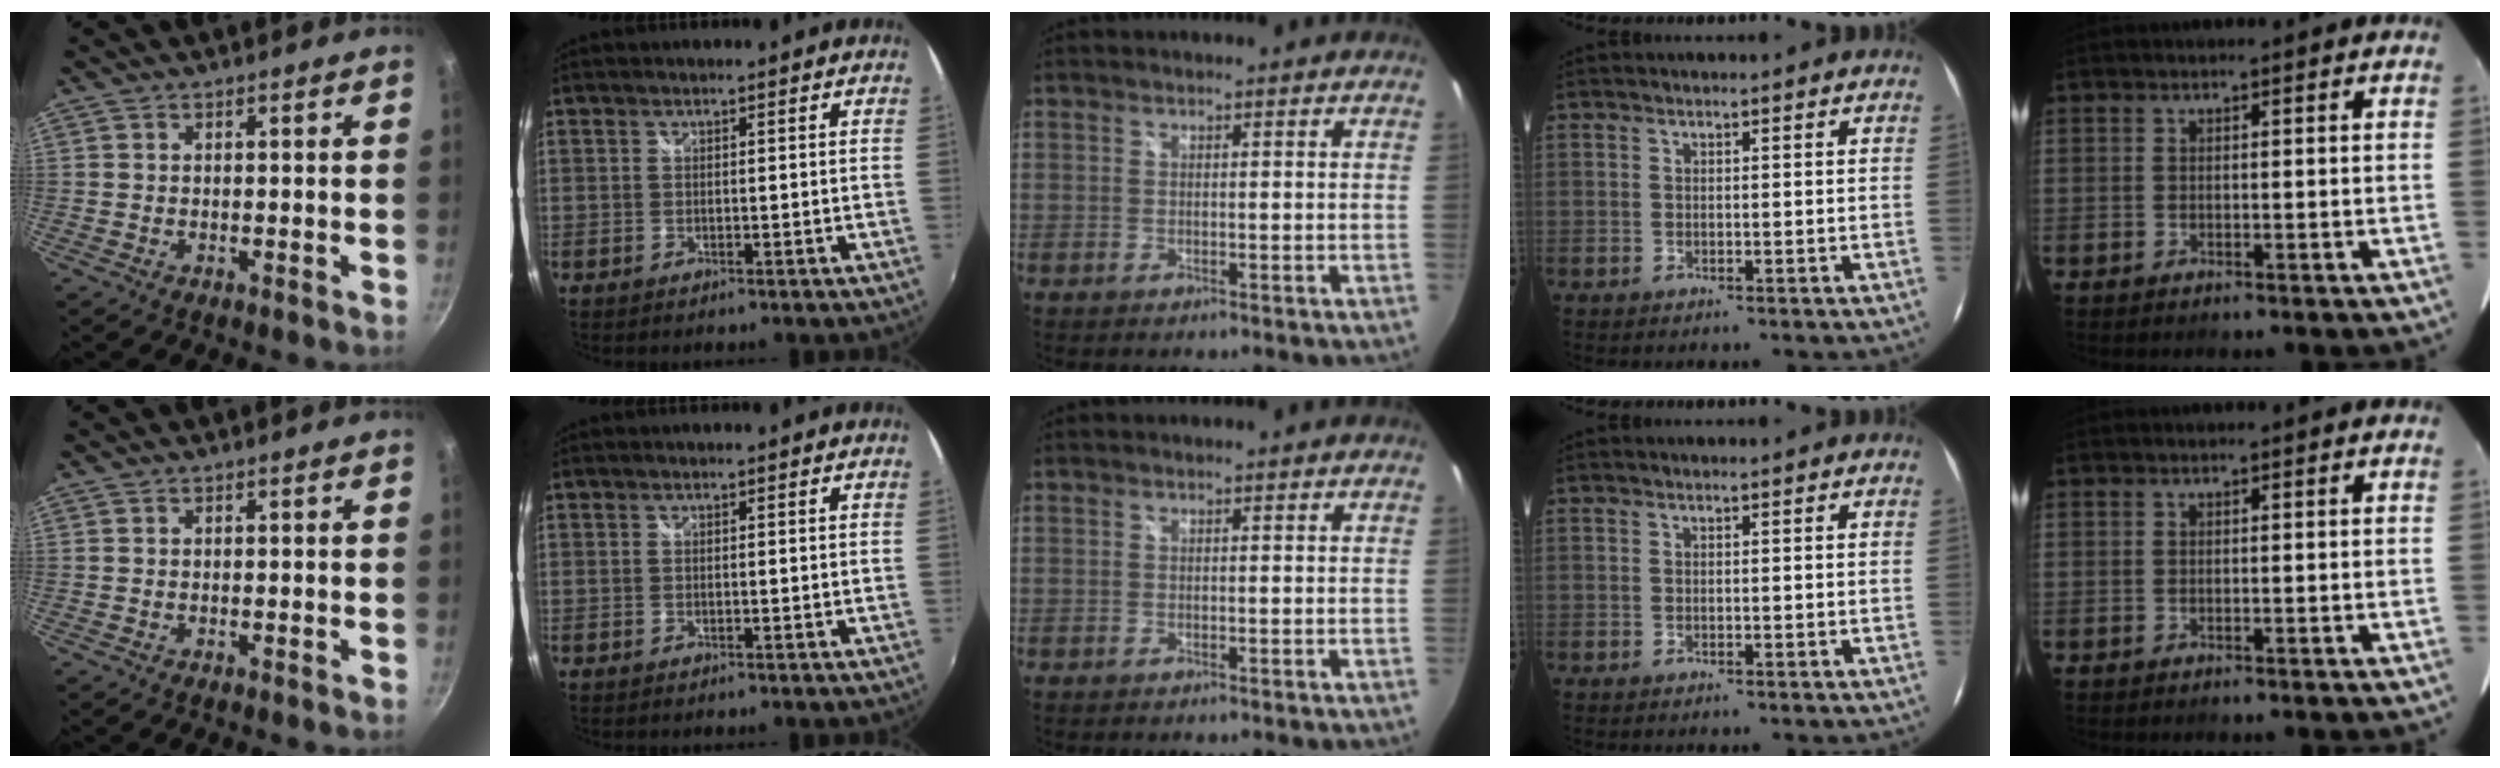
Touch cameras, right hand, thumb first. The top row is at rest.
{}